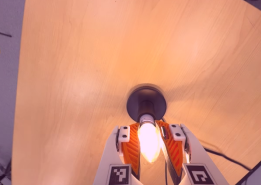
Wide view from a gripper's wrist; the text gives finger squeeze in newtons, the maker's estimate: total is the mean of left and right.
{"total": 23.5, "left": 20.3, "right": 26.8}